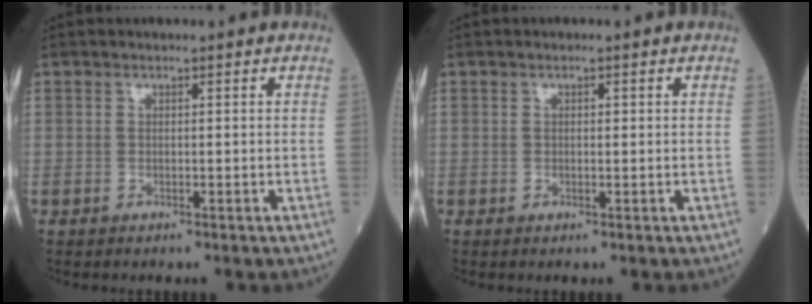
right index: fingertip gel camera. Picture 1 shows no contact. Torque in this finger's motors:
{"motor_torque": [-0.05, -0.06, -0.01, -0.01]}